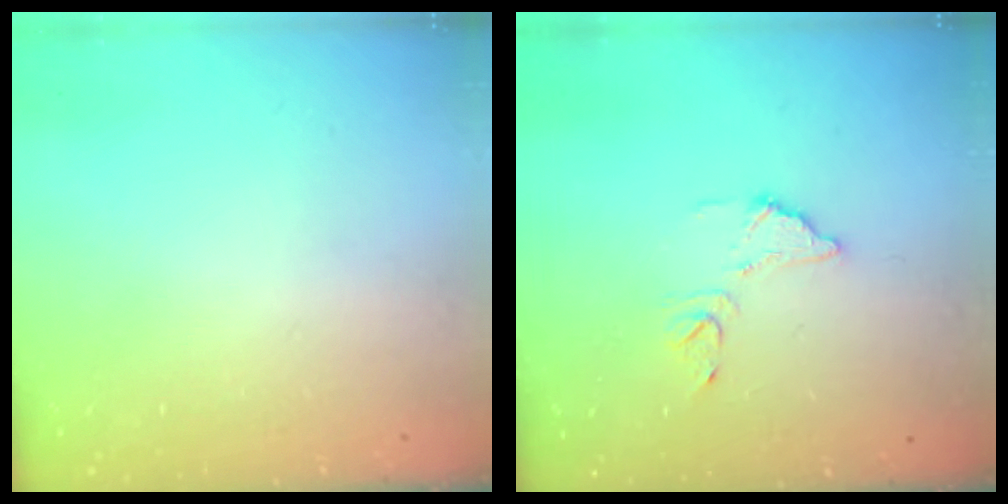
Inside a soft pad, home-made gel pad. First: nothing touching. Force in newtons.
{"total": 8.8, "press": 8.7, "slide": 0.7}